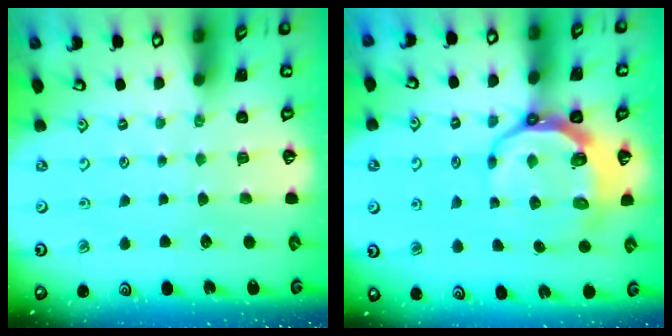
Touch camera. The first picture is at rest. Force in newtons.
{"total": 10.2, "press": 9.4, "slide": 3.9}